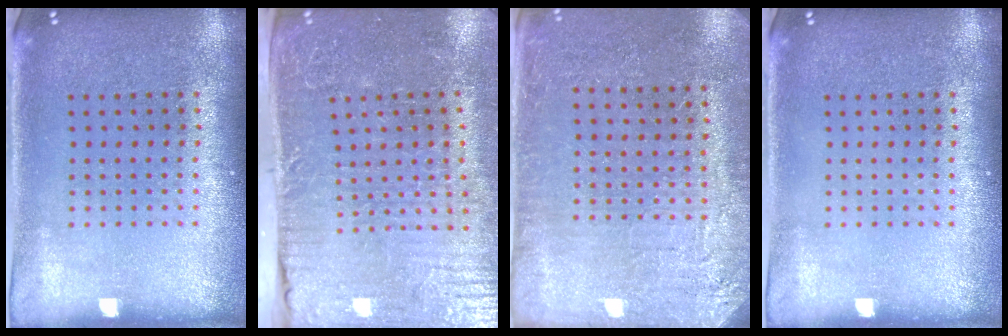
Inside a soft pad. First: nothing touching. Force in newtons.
{"total": 4.6, "press": 4.4, "slide": 1.3}
{"total": 2.8, "press": 2.7, "slide": 0.6}
{"total": 0.0}